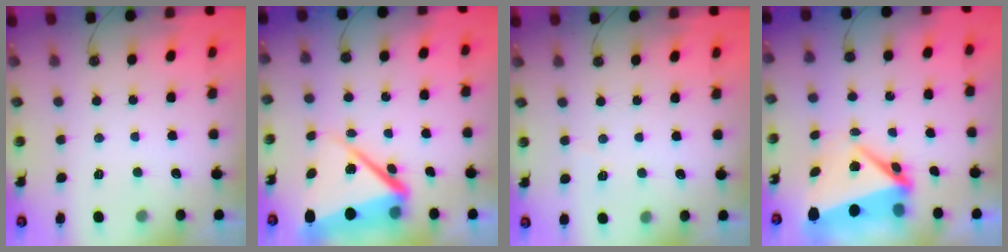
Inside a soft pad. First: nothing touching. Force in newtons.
{"total": 12.0, "press": 12.0, "slide": 1.1}
{"total": 3.8, "press": 2.9, "slide": 2.4}
{"total": 6.4, "press": 6.0, "slide": 2.2}